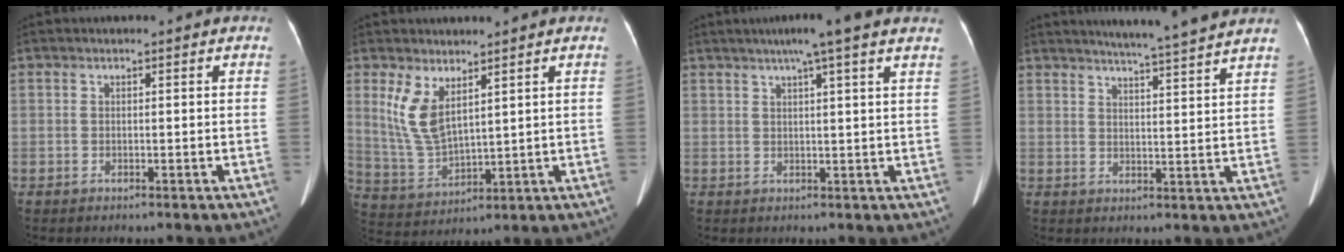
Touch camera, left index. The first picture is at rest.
{"total": 7.0, "force": [3.5, 2.6, 5.5], "torque": [-0.132, -0.008, 0.084]}
{"total": 7.8, "force": [5.7, -0.7, 5.3], "torque": [-0.084, 0.020, 0.070]}
{"total": 11.5, "force": [10.3, -1.2, 4.9], "torque": [-0.080, -0.004, 0.126]}